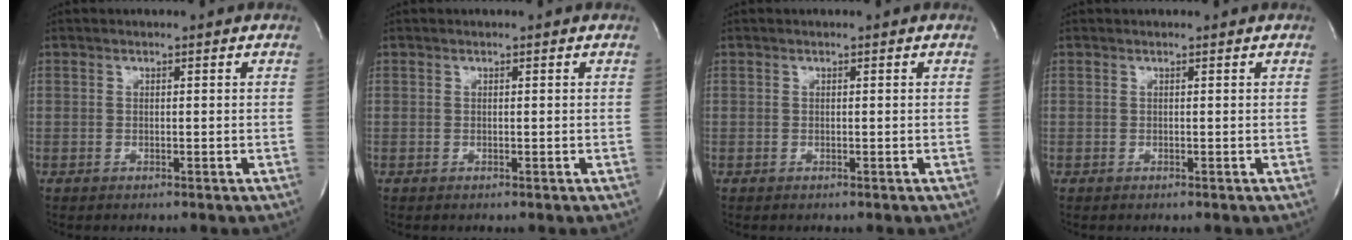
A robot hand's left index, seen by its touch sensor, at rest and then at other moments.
{"total": 0.0}
{"total": 0.0}
{"total": 0.0}